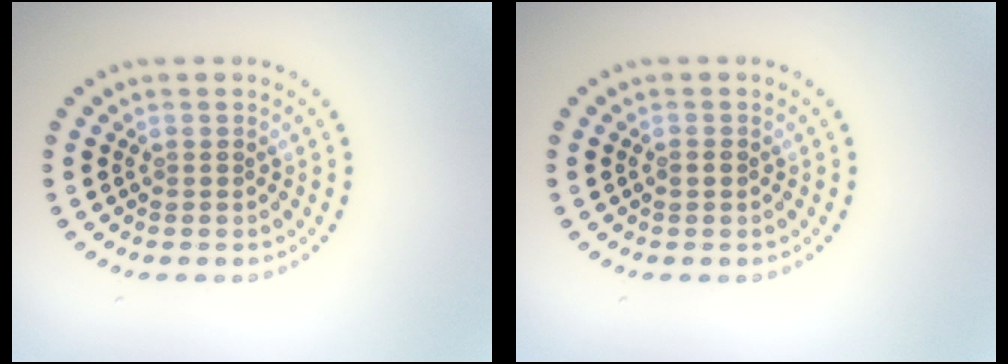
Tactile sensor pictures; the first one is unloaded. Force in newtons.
{"total": 0.9, "press": 0.9, "slide": 0.1}